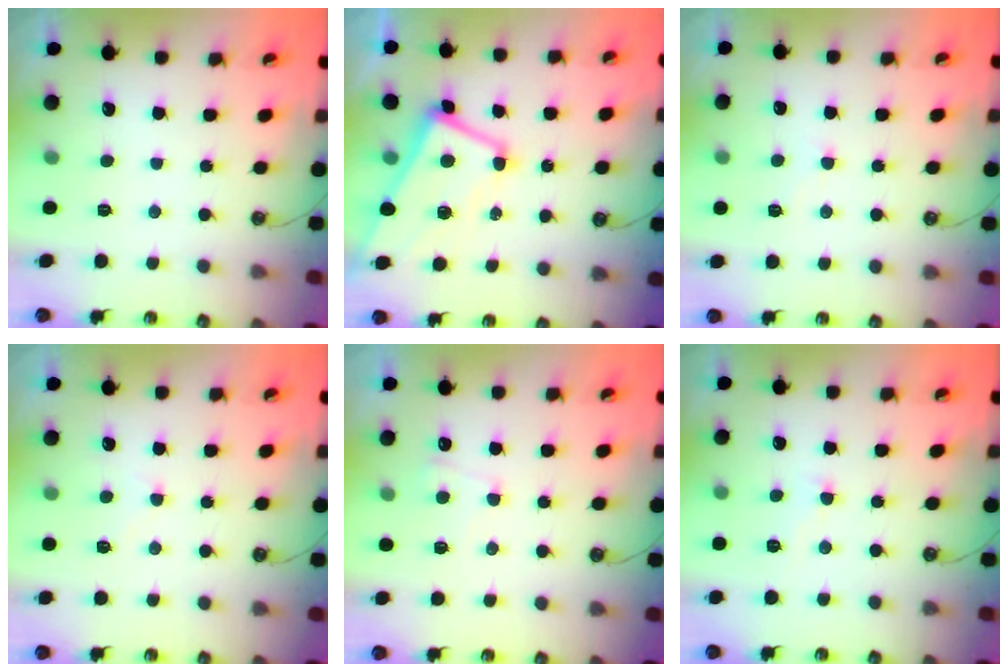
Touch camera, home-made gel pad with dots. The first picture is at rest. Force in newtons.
{"total": 1.2, "press": 0.9, "slide": 0.9}
{"total": 0.5, "press": 0.0, "slide": 0.5}
{"total": 4.9, "press": 4.8, "slide": 0.3}
{"total": 3.2, "press": 3.1, "slide": 0.4}
{"total": 3.3, "press": 3.2, "slide": 0.7}